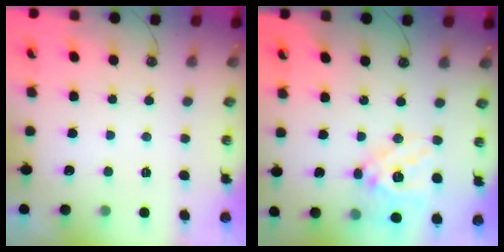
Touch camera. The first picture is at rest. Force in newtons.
{"total": 17.6, "press": 17.4, "slide": 3.0}